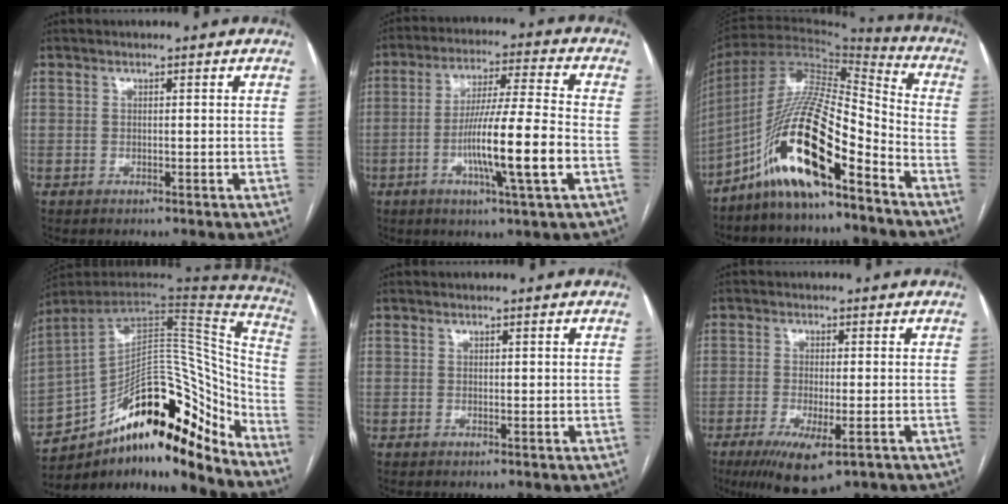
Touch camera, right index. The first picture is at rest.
{"total": 13.1, "force": [-3.5, -0.3, 12.6], "torque": [-0.230, -0.006, -0.064]}
{"total": 17.1, "force": [-10.0, 3.1, 13.5], "torque": [-0.265, 0.009, -0.179]}
{"total": 24.7, "force": [-16.7, 7.9, 16.5], "torque": [-0.217, 0.049, -0.253]}
{"total": 0.0}
{"total": 8.7, "force": [-4.9, 2.1, 6.9], "torque": [-0.116, -0.023, -0.075]}